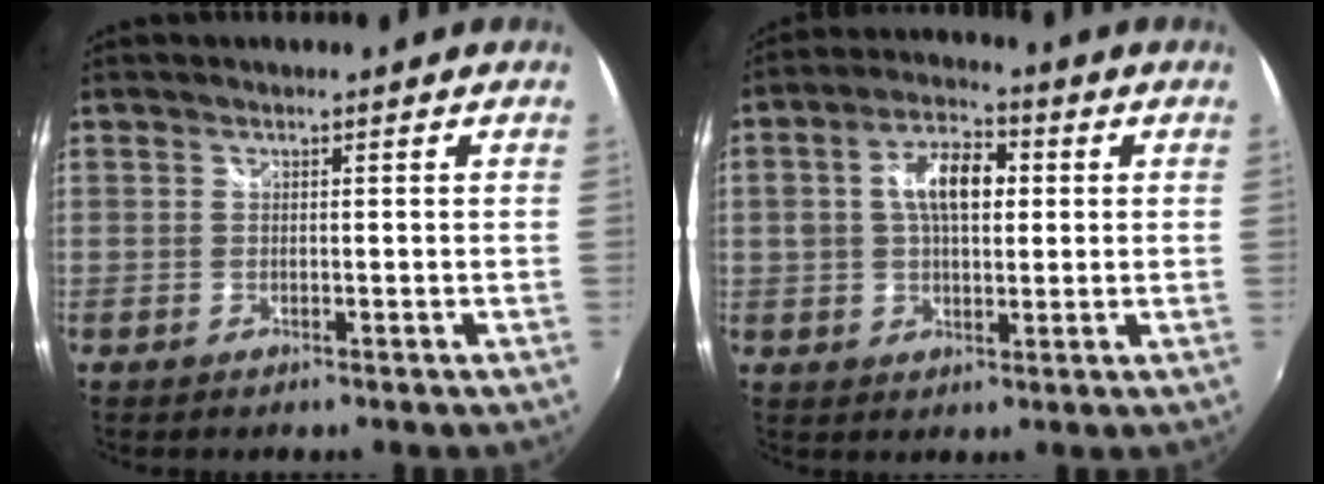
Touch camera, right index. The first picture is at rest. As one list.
[{"total": 9.4, "force": [1.6, 5.2, 7.7], "torque": [-0.136, 0.020, 0.026]}]